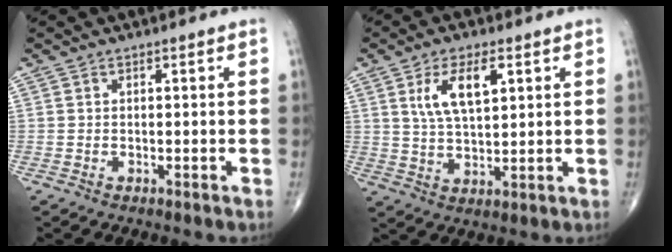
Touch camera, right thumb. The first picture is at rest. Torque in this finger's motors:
{"motor_torque": [-0.44, 0.72, 0.32, 0.07, 0.11]}